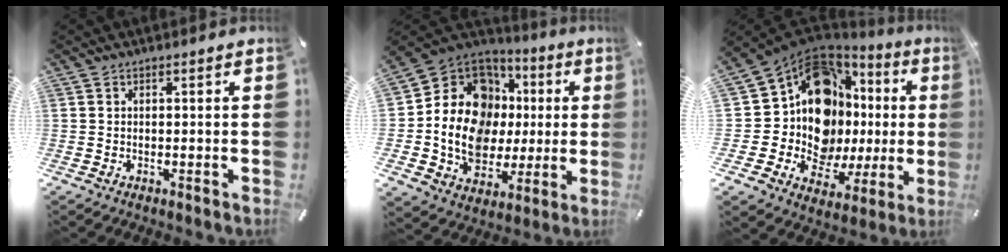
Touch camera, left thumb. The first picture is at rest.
{"total": 17.1, "force": [1.0, 14.1, 9.5], "torque": [-0.196, -0.033, 0.021]}
{"total": 17.2, "force": [3.9, 13.2, 10.4], "torque": [-0.212, -0.070, 0.071]}